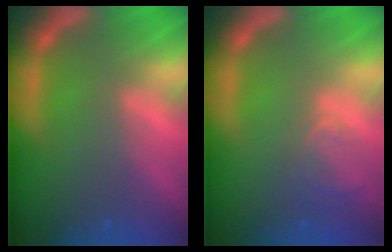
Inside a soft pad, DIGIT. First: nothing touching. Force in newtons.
{"total": 2.5}